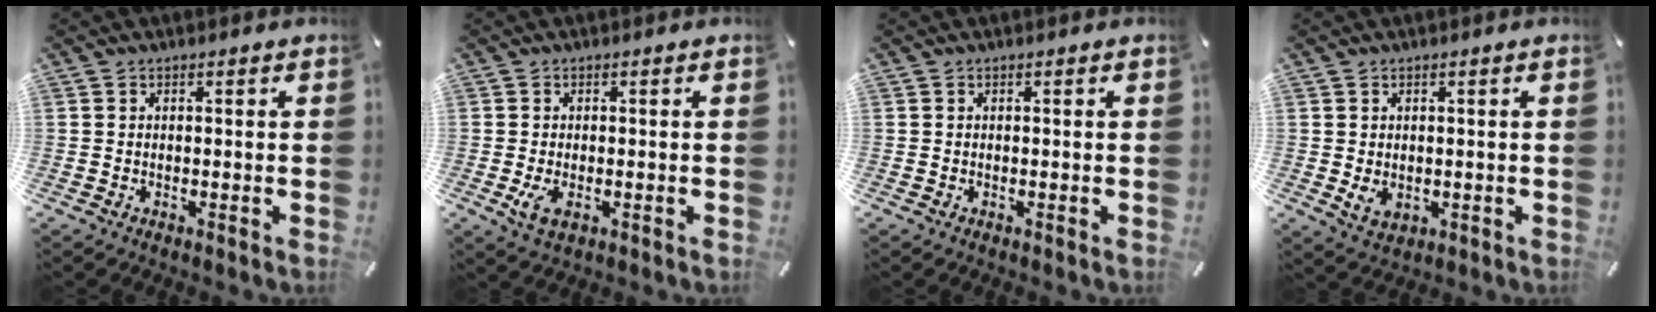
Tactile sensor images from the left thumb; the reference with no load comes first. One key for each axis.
{"total": 3.8, "fx": -0.7, "fy": 2.1, "fz": 3.1, "tx": -0.072, "ty": -0.010, "tz": -0.018}
{"total": 0.0}
{"total": 3.1, "fx": 0.2, "fy": 2.6, "fz": 1.7, "tx": -0.021, "ty": -0.006, "tz": 0.002}